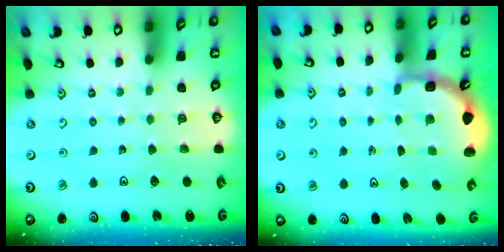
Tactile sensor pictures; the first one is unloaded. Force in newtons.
{"total": 2.0, "press": 1.8, "slide": 0.8}